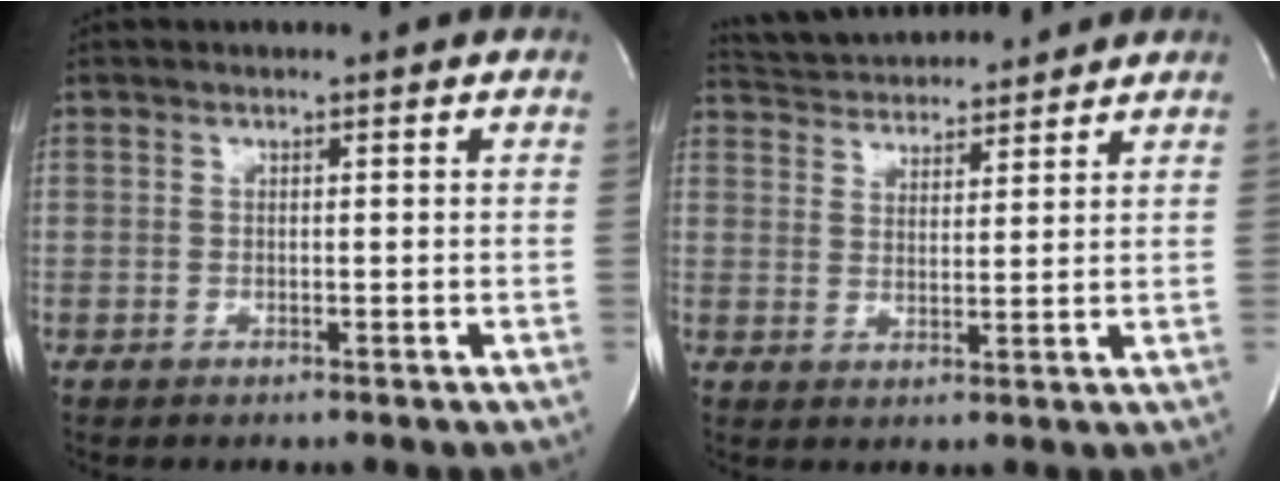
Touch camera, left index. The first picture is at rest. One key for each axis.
{"total": 11.0, "fx": 10.5, "fy": 1.7, "fz": 2.6, "tx": -0.049, "ty": 0.023, "tz": 0.166}